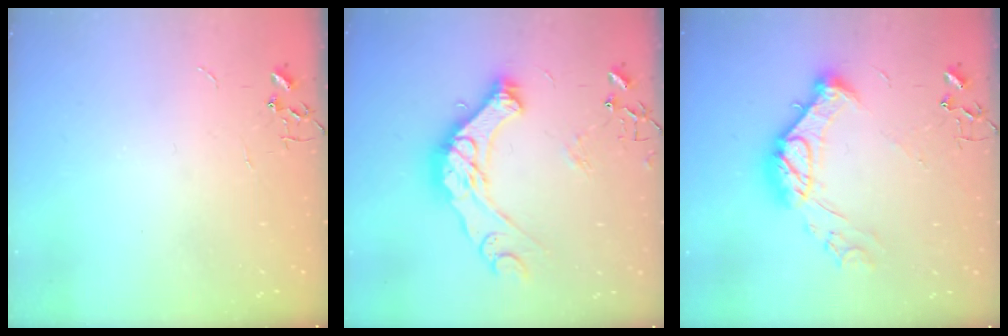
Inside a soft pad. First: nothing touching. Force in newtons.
{"total": 19.0, "press": 18.9, "slide": 1.9}
{"total": 15.4, "press": 15.4, "slide": 0.9}